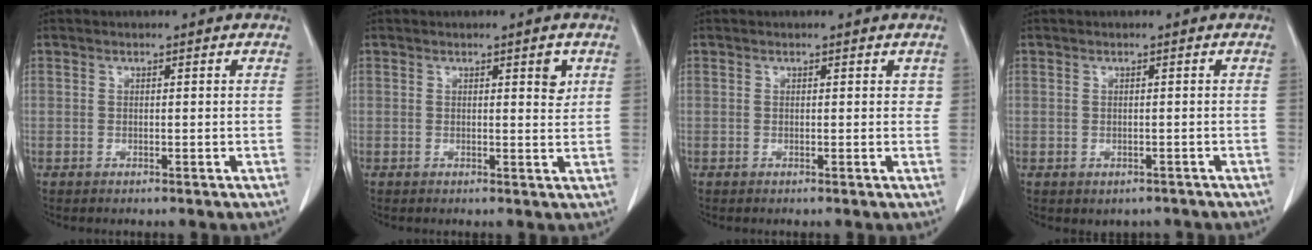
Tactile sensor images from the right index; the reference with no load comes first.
{"total": 2.3, "force": [1.1, 0.6, 2.0], "torque": [-0.027, -0.006, 0.014]}
{"total": 0.9, "force": [0.4, 0.7, 0.4], "torque": [0.007, 0.006, 0.001]}
{"total": 2.0, "force": [-1.2, 1.5, 0.4], "torque": [-0.005, 0.002, -0.011]}